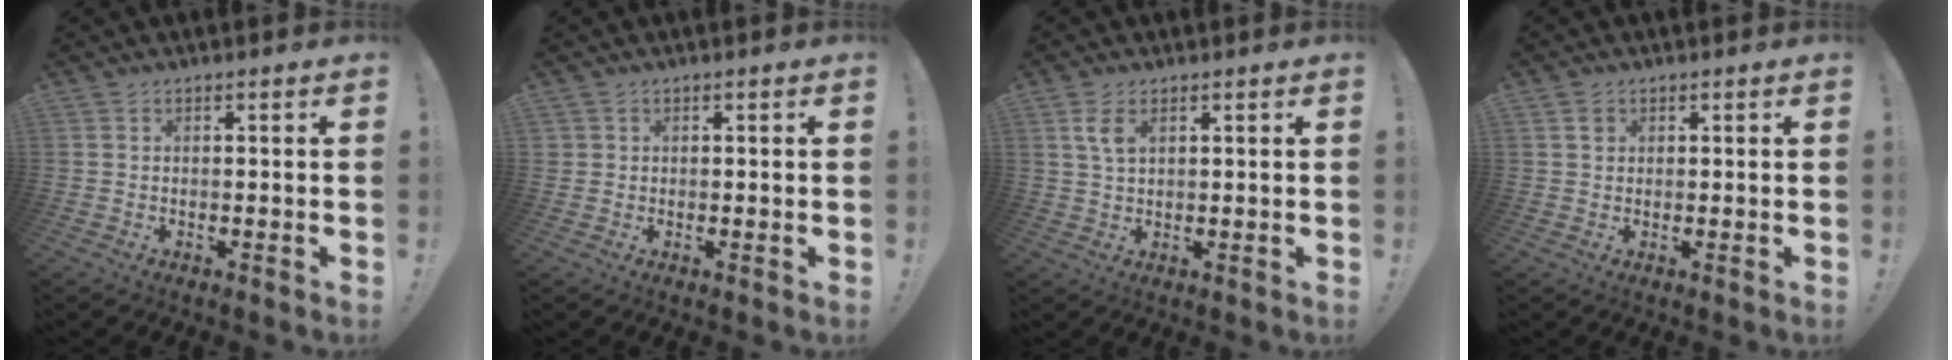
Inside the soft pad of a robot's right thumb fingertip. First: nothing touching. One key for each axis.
{"total": 1.1, "fx": 0.4, "fy": 1.1, "fz": 0.1, "tx": -0.006, "ty": 0.004, "tz": 0.010}
{"total": 4.8, "fx": 2.1, "fy": 2.2, "fz": 3.7, "tx": -0.061, "ty": -0.003, "tz": 0.037}
{"total": 1.6, "fx": 0.7, "fy": 1.4, "fz": 0.3, "tx": 0.004, "ty": -0.001, "tz": 0.012}